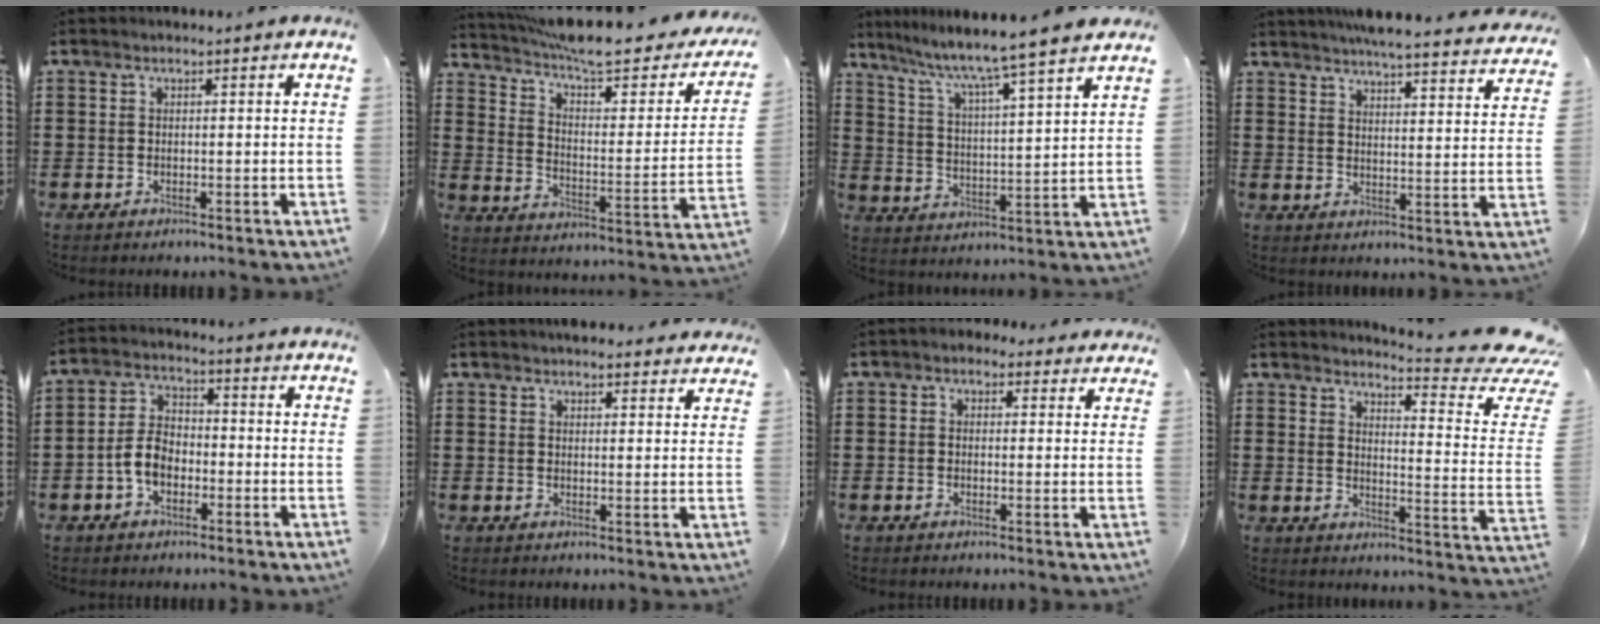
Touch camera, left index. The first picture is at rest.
{"total": 8.0, "force": [6.8, 0.8, 4.2], "torque": [-0.105, -0.048, 0.113]}
{"total": 6.1, "force": [5.3, -1.3, 2.7], "torque": [-0.076, -0.047, 0.079]}
{"total": 5.0, "force": [4.8, -0.2, 1.3], "torque": [-0.039, -0.031, 0.081]}
{"total": 5.3, "force": [-2.0, 3.5, 3.5], "torque": [-0.092, 0.003, -0.045]}
{"total": 2.9, "force": [2.9, 0.3, 0.3], "torque": [-0.014, -0.005, 0.055]}
{"total": 1.9, "force": [1.1, 1.5, 0.5], "torque": [-0.009, 0.006, 0.018]}
{"total": 6.5, "force": [5.5, -0.1, 3.6], "torque": [-0.055, -0.060, 0.083]}